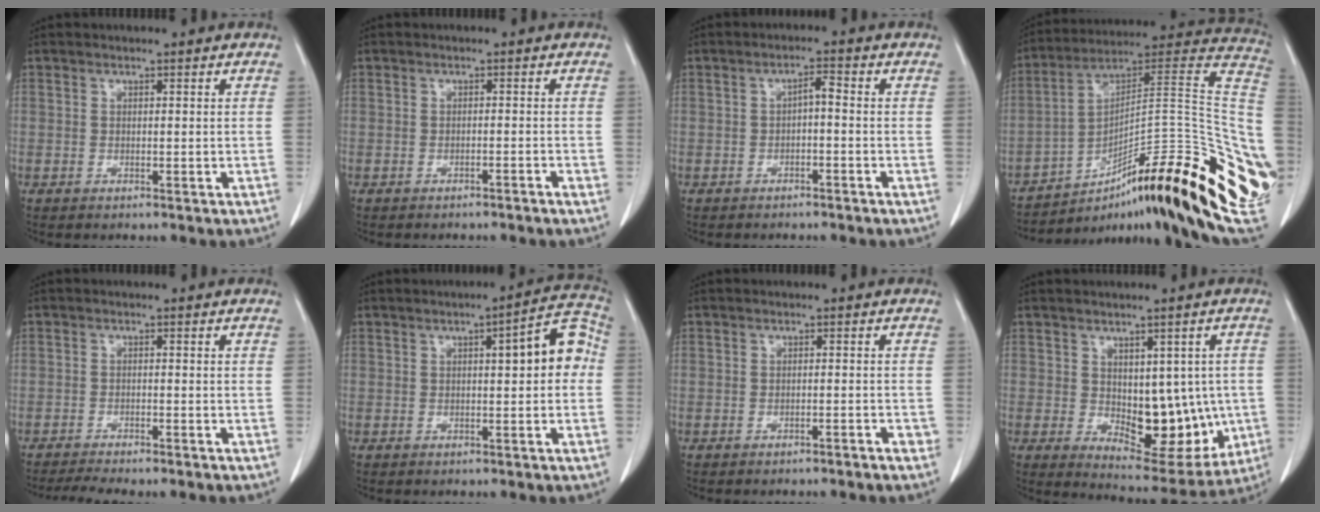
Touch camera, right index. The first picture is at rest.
{"total": 0.6, "force": [-0.4, 0.0, 0.4], "torque": [-0.010, 0.003, -0.004]}
{"total": 2.2, "force": [-0.2, 0.7, 2.1], "torque": [-0.035, 0.012, 0.000]}
{"total": 35.4, "force": [-12.1, 6.4, 32.6], "torque": [-0.353, 0.039, -0.189]}
{"total": 3.9, "force": [-3.4, 0.1, 1.9], "torque": [-0.030, -0.004, -0.055]}
{"total": 7.6, "force": [1.0, 1.8, 7.3], "torque": [-0.083, 0.029, 0.008]}
{"total": 1.2, "force": [-0.8, 0.3, 0.8], "torque": [-0.010, 0.003, -0.007]}
{"total": 12.3, "force": [-0.9, 6.8, 10.3], "torque": [-0.117, 0.001, 0.016]}